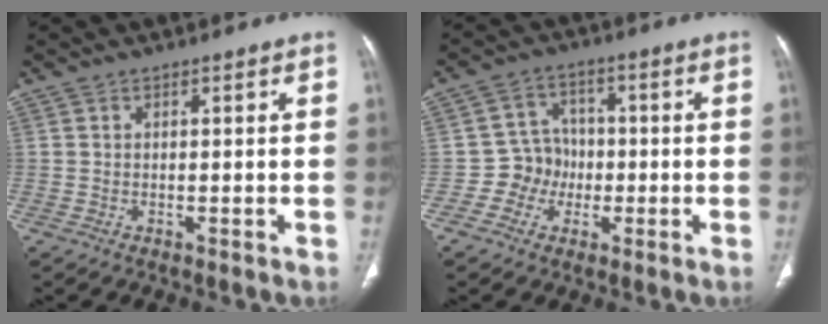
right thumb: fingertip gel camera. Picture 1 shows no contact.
{"total": 6.3, "force": [-1.6, 5.9, 1.4], "torque": [0.015, 0.020, -0.037]}